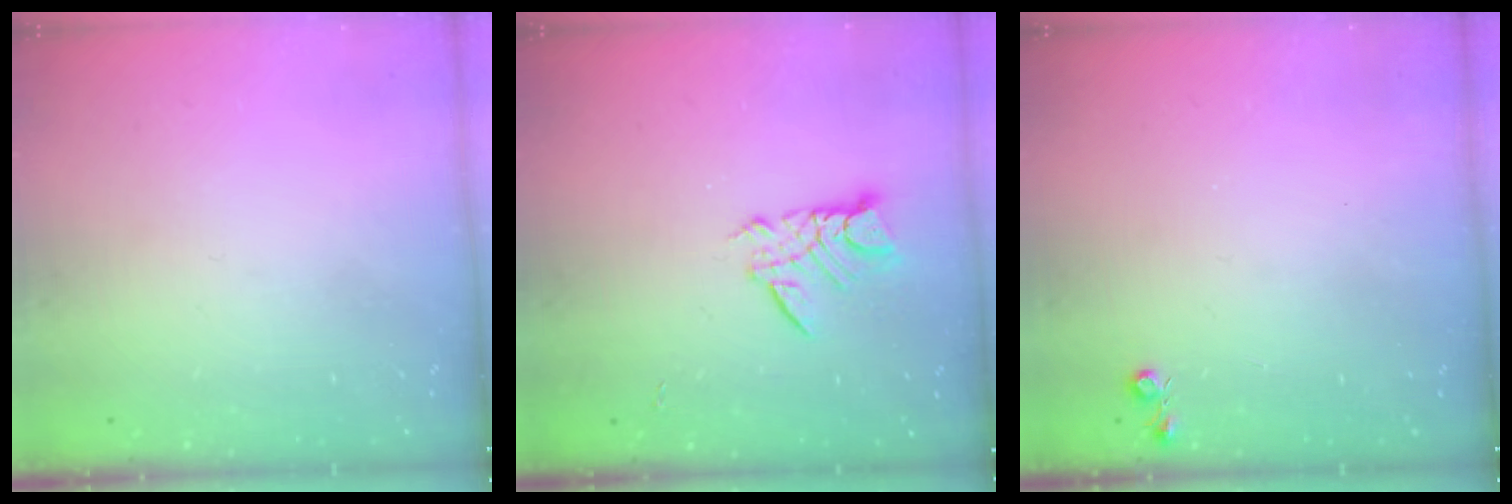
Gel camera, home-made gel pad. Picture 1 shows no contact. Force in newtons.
{"total": 8.2, "press": 8.2, "slide": 0.6}
{"total": 3.9, "press": 3.9, "slide": 0.6}